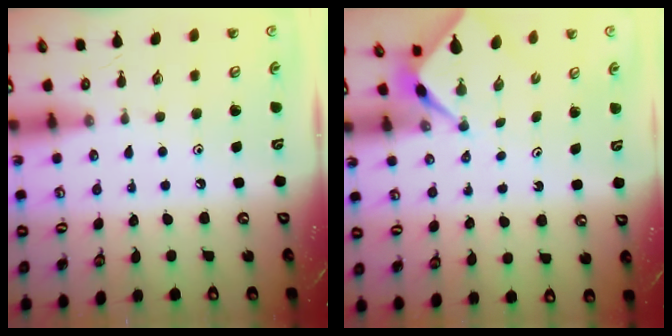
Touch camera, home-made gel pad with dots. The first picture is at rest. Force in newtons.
{"total": 2.1, "press": 2.1, "slide": 0.3}